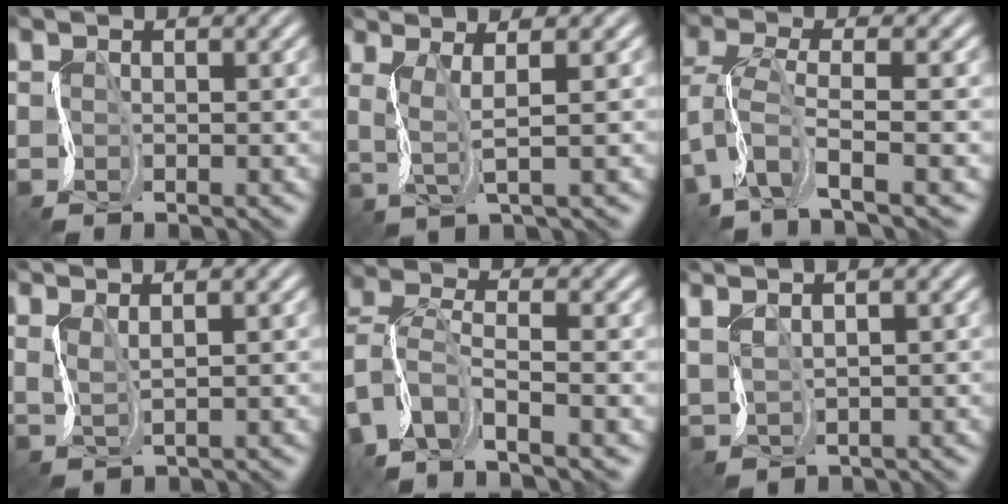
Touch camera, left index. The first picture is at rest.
{"total": 2.9, "force": [0.8, 0.1, 2.7], "torque": [-0.060, 0.005, 0.012]}
{"total": 5.4, "force": [-1.1, 2.2, 4.8], "torque": [-0.108, 0.000, -0.038]}
{"total": 2.2, "force": [1.5, 0.6, 1.5], "torque": [-0.029, 0.008, 0.014]}
{"total": 7.3, "force": [-3.7, 3.6, 5.1], "torque": [-0.114, -0.009, -0.072]}
{"total": 3.4, "force": [2.5, 1.4, 1.9], "torque": [-0.044, 0.029, 0.038]}